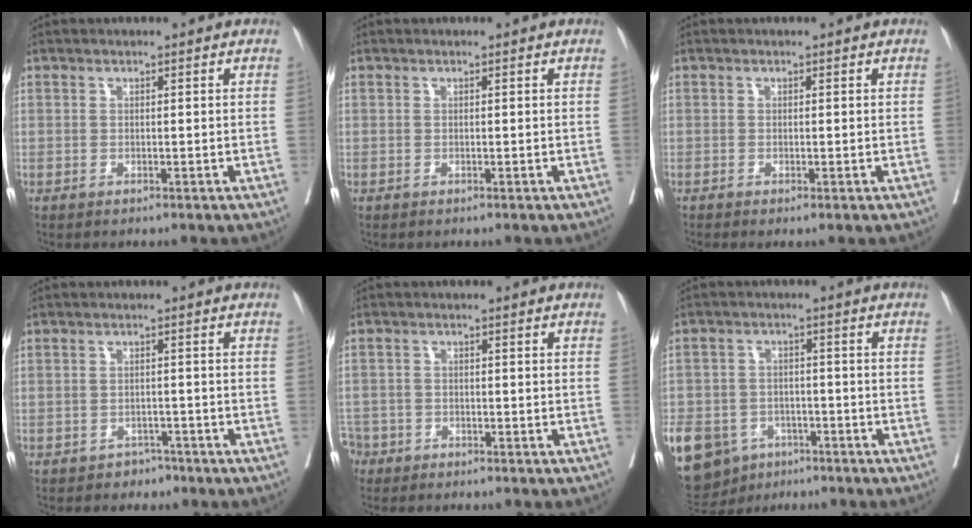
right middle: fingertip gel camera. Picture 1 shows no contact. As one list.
[{"total": 0.0}, {"total": 0.6, "force": [-0.3, 0.0, 0.5], "torque": [-0.011, -0.004, -0.004]}, {"total": 2.1, "force": [-1.6, 1.3, 0.1], "torque": [-0.004, 0.006, -0.024]}, {"total": 4.7, "force": [-3.7, 2.9, 0.2], "torque": [-0.007, 0.003, -0.074]}, {"total": 18.1, "force": [-9.2, 13.7, 7.4], "torque": [-0.208, 0.001, -0.130]}]